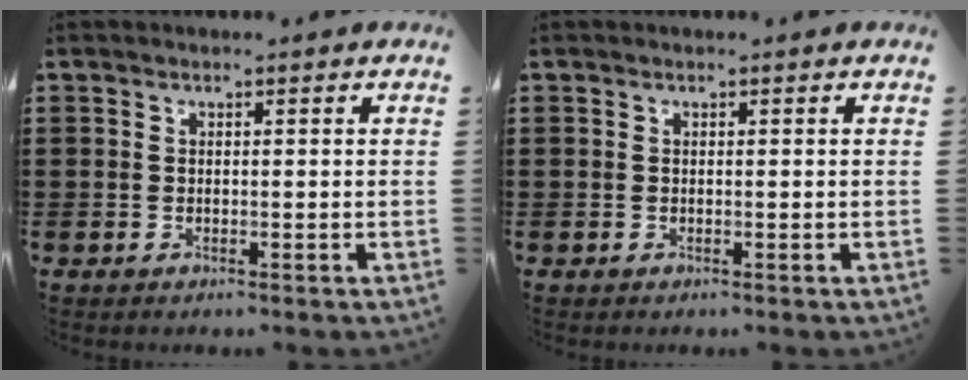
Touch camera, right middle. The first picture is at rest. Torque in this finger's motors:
{"motor_torque": [0.01, -0.02, -0.01, -0.01]}